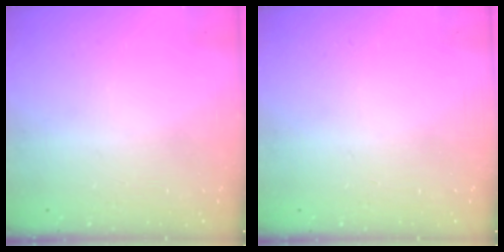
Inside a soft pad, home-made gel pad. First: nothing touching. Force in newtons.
{"total": 0.0}